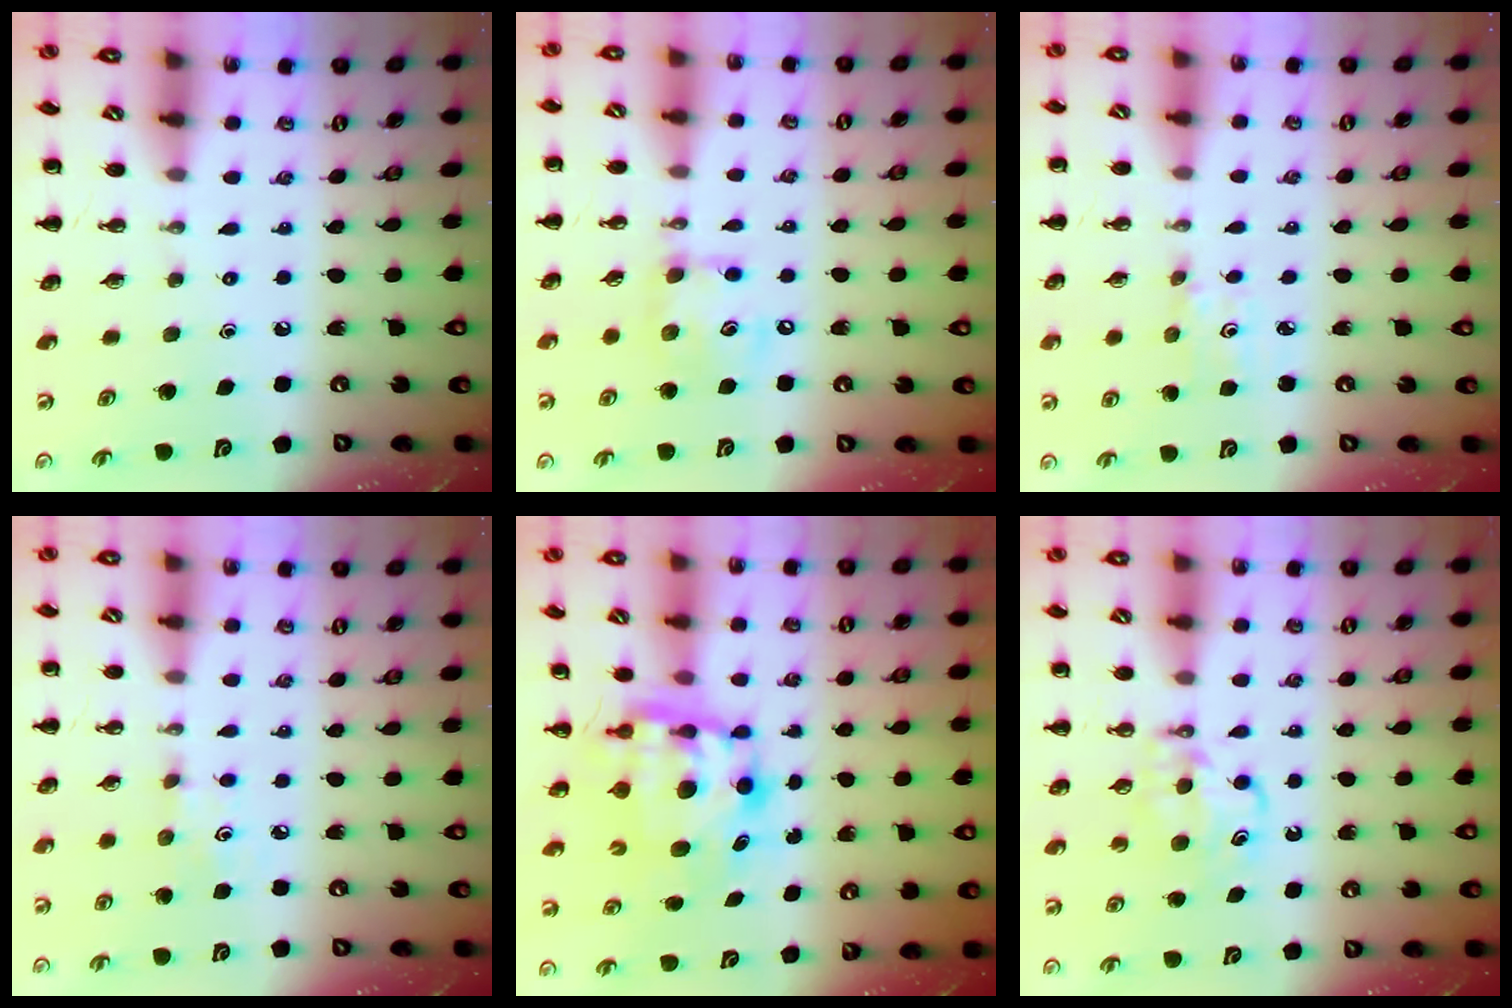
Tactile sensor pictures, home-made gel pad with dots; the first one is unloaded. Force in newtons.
{"total": 9.8, "press": 9.8, "slide": 1.2}
{"total": 2.7, "press": 2.6, "slide": 0.8}
{"total": 3.5, "press": 3.3, "slide": 1.0}
{"total": 7.8, "press": 7.7, "slide": 1.6}
{"total": 6.1, "press": 6.0, "slide": 0.6}